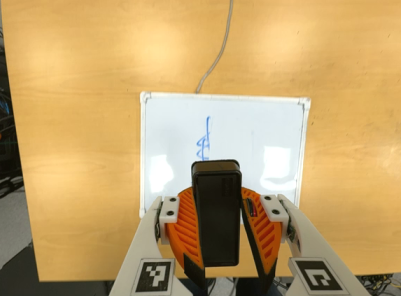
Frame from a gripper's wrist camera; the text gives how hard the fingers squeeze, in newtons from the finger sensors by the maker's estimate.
{"total": 9.1, "left": 8.8, "right": 9.4}